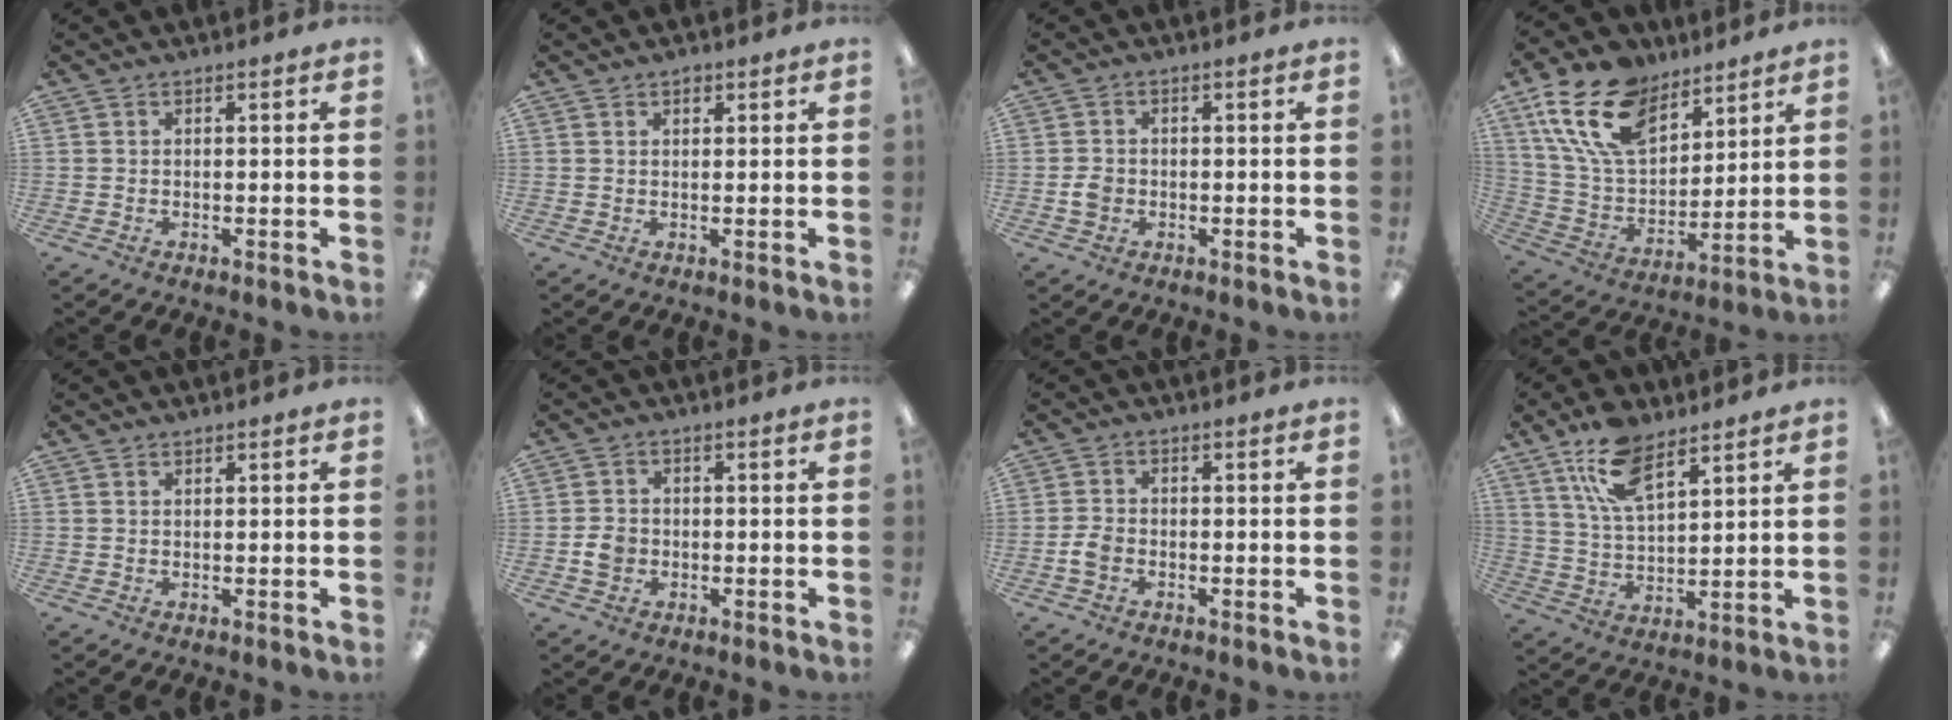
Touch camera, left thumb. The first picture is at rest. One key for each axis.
{"total": 1.3, "fx": 0.9, "fy": 0.9, "fz": 0.3, "tx": 0.001, "ty": -0.002, "tz": 0.015}
{"total": 2.8, "fx": -0.6, "fy": 2.3, "fz": 1.4, "tx": -0.024, "ty": 0.005, "tz": -0.011}
{"total": 19.6, "fx": 11.5, "fy": 11.5, "fz": 10.9, "tx": -0.223, "ty": -0.045, "tz": 0.213}
{"total": 0.6, "fx": 0.6, "fy": 0.2, "fz": 0.1, "tx": -0.001, "ty": 0.000, "tz": 0.011}
{"total": 3.5, "fx": -0.7, "fy": 3.0, "fz": 1.8, "tx": -0.030, "ty": 0.006, "tz": -0.013}
{"total": 3.1, "fx": -1.2, "fy": 2.1, "fz": 1.9, "tx": -0.038, "ty": 0.005, "tz": -0.023}
{"total": 12.7, "fx": 8.1, "fy": 5.6, "fz": 8.1, "tx": -0.156, "ty": -0.022, "tz": 0.149}